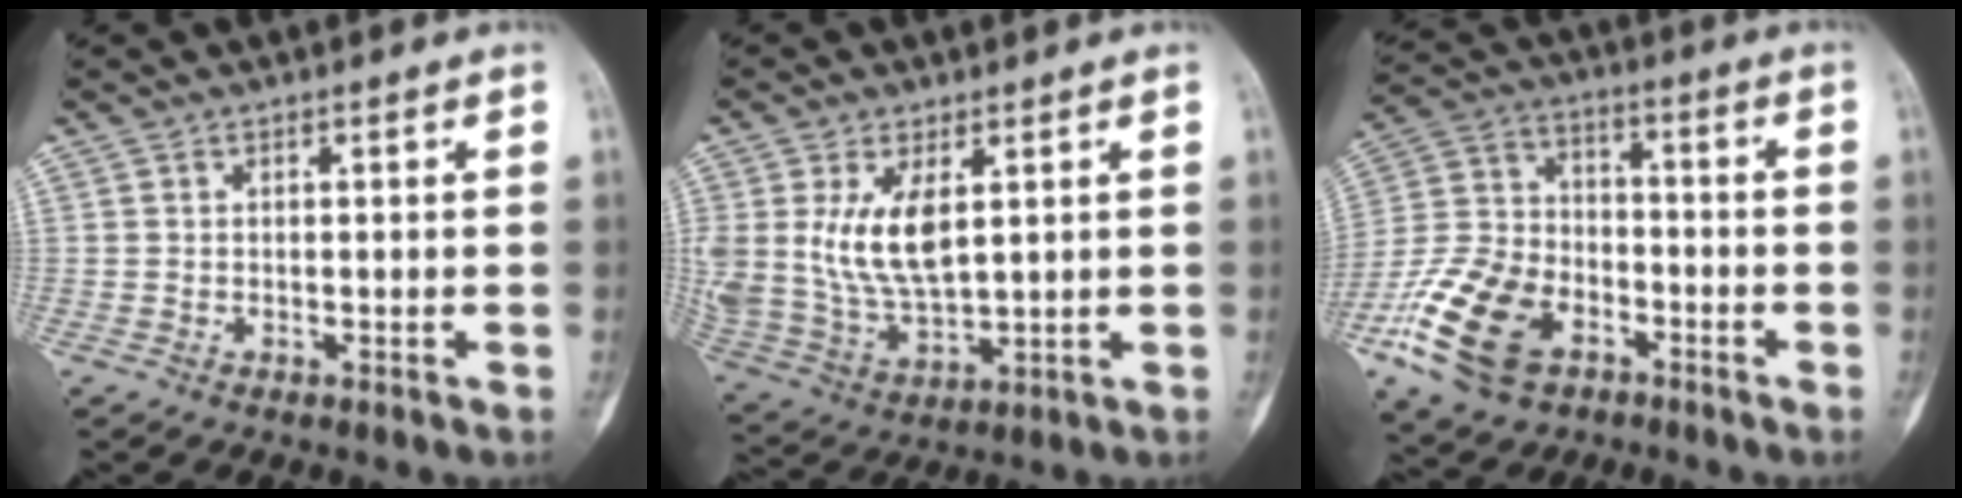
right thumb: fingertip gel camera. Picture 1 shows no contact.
{"total": 12.4, "force": [3.4, 6.3, 10.1], "torque": [-0.200, -0.018, 0.082]}
{"total": 17.4, "force": [-8.2, 11.0, 10.7], "torque": [-0.199, 0.042, -0.156]}